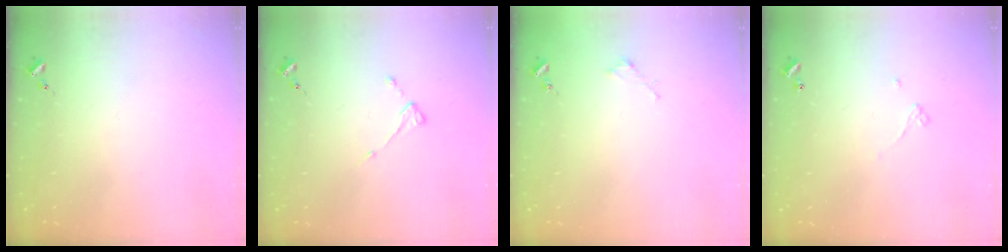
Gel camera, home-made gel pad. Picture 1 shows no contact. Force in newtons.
{"total": 3.8, "press": 3.8, "slide": 0.3}
{"total": 1.8, "press": 1.8, "slide": 0.2}
{"total": 3.2, "press": 3.2, "slide": 0.1}